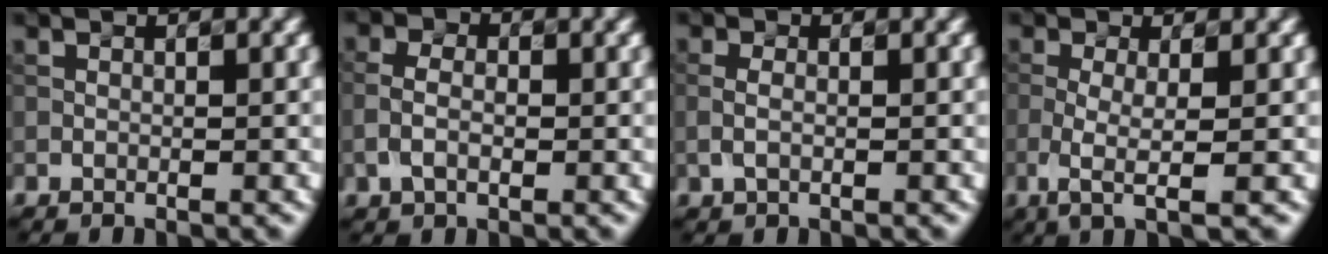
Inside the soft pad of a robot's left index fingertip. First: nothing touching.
{"total": 2.3, "force": [-0.5, 1.5, 1.6], "torque": [-0.037, 0.007, -0.013]}
{"total": 1.0, "force": [-0.2, 0.6, 0.8], "torque": [-0.024, 0.003, -0.005]}
{"total": 3.3, "force": [-0.9, 0.8, 3.1], "torque": [-0.063, -0.003, -0.020]}